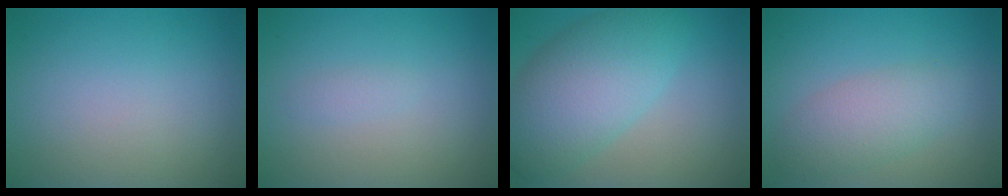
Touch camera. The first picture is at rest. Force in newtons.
{"total": 0.6, "press": 0.6, "slide": 0.0}
{"total": 7.6, "press": 7.5, "slide": 0.3}
{"total": 3.6, "press": 3.6, "slide": 0.0}